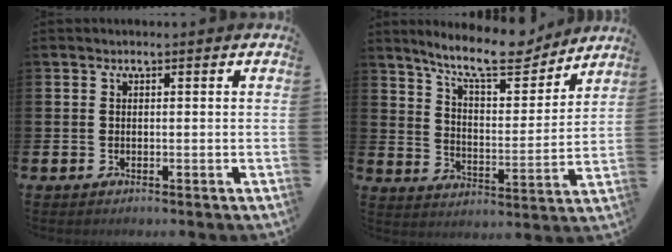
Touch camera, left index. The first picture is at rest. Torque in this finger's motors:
{"motor_torque": [1.13, -1.00, 0.79, 0.21]}